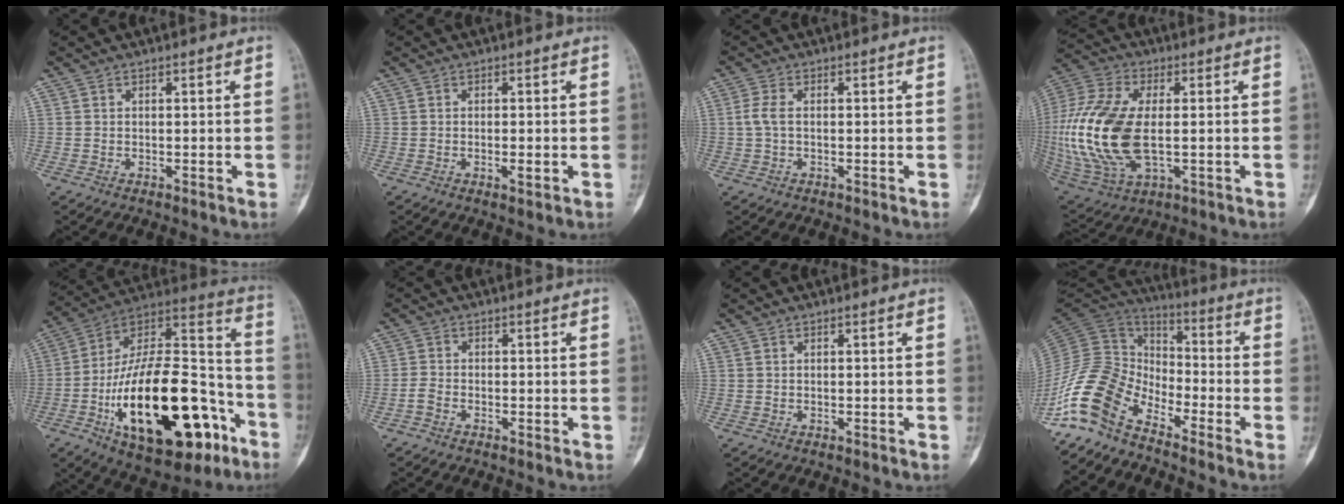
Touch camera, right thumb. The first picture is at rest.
{"total": 1.8, "force": [-0.5, 0.6, 1.6], "torque": [-0.030, -0.003, -0.007]}
{"total": 2.7, "force": [0.0, 1.3, 2.4], "torque": [-0.063, 0.002, -0.003]}
{"total": 21.7, "force": [-0.9, 11.5, 18.4], "torque": [-0.424, -0.010, -0.007]}
{"total": 35.0, "force": [-12.9, 15.8, 28.4], "torque": [-0.464, 0.061, -0.191]}
{"total": 1.8, "force": [-1.2, 1.0, 1.0], "torque": [-0.027, 0.008, -0.027]}
{"total": 0.0}
{"total": 13.7, "force": [-9.7, 6.9, 6.8], "torque": [-0.136, 0.088, -0.205]}